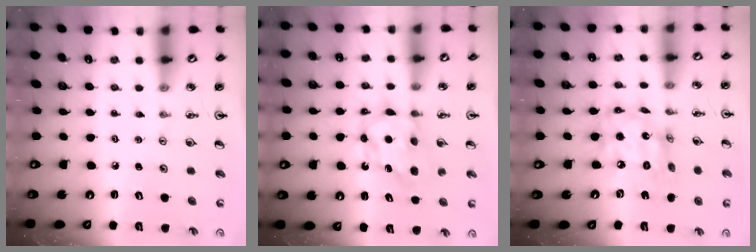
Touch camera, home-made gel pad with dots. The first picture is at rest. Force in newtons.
{"total": 6.9, "press": 6.9, "slide": 0.3}
{"total": 14.1, "press": 14.1, "slide": 1.0}